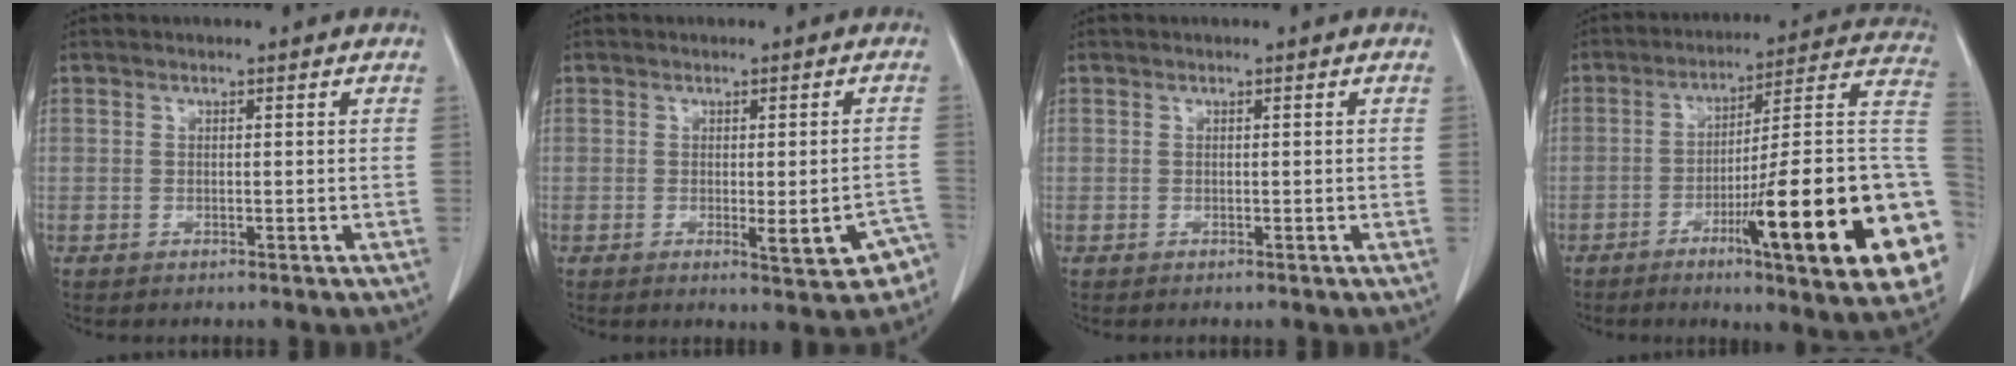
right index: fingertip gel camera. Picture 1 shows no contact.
{"total": 6.1, "force": [-2.8, 1.5, 5.2], "torque": [-0.047, 0.003, -0.030]}
{"total": 0.0}
{"total": 25.9, "force": [-7.6, 1.6, 24.7], "torque": [-0.250, -0.006, -0.114]}